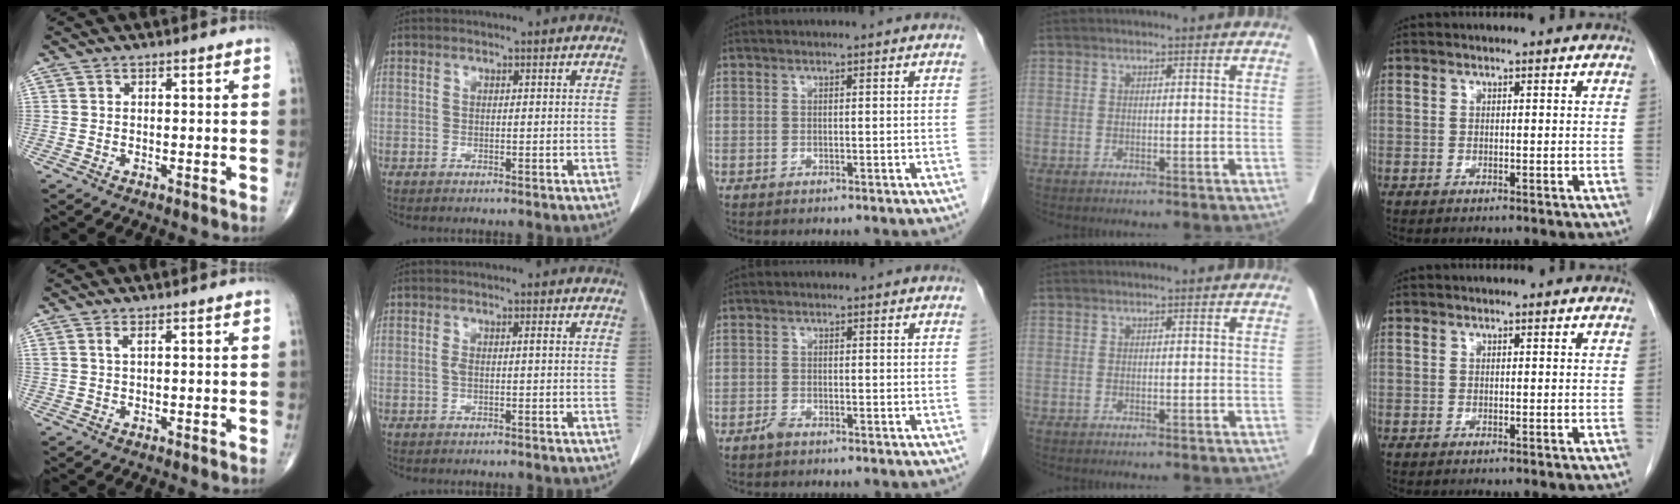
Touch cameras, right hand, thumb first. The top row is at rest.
{"thumb": {"total": 1.0, "force": [0.5, 0.2, 0.8], "torque": [-0.021, 0.003, 0.012]}, "index": {"total": 1.6, "force": [0.0, 0.2, 1.6], "torque": [-0.036, 0.004, 0.002]}, "middle": {"total": 1.2, "force": [-1.0, 0.3, 0.6], "torque": [-0.016, -0.001, -0.018]}}